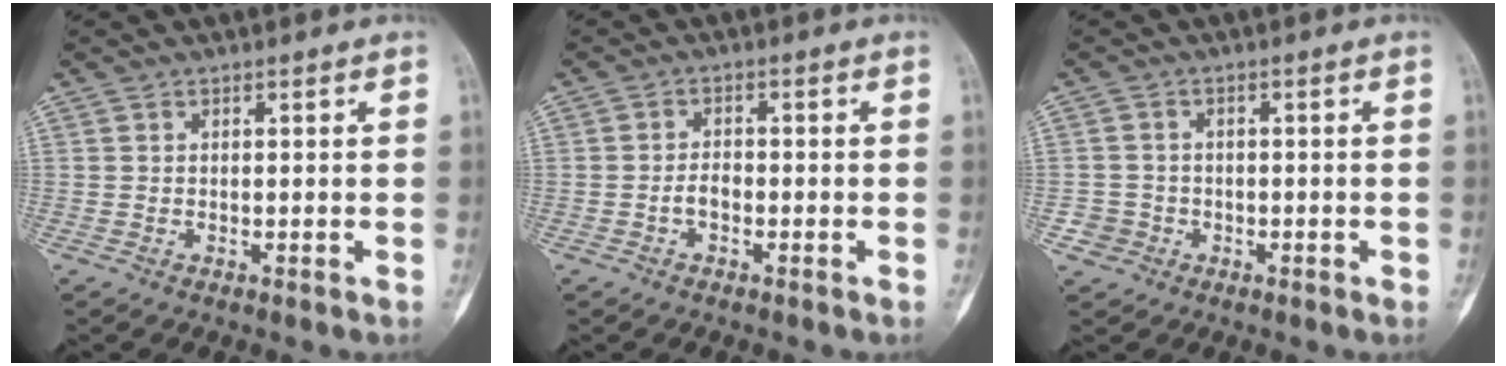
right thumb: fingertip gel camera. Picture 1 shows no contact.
{"total": 2.3, "force": [-1.0, 1.2, 1.7], "torque": [-0.026, 0.011, -0.020]}
{"total": 3.1, "force": [-1.3, 2.9, -0.2], "torque": [0.018, 0.014, -0.026]}